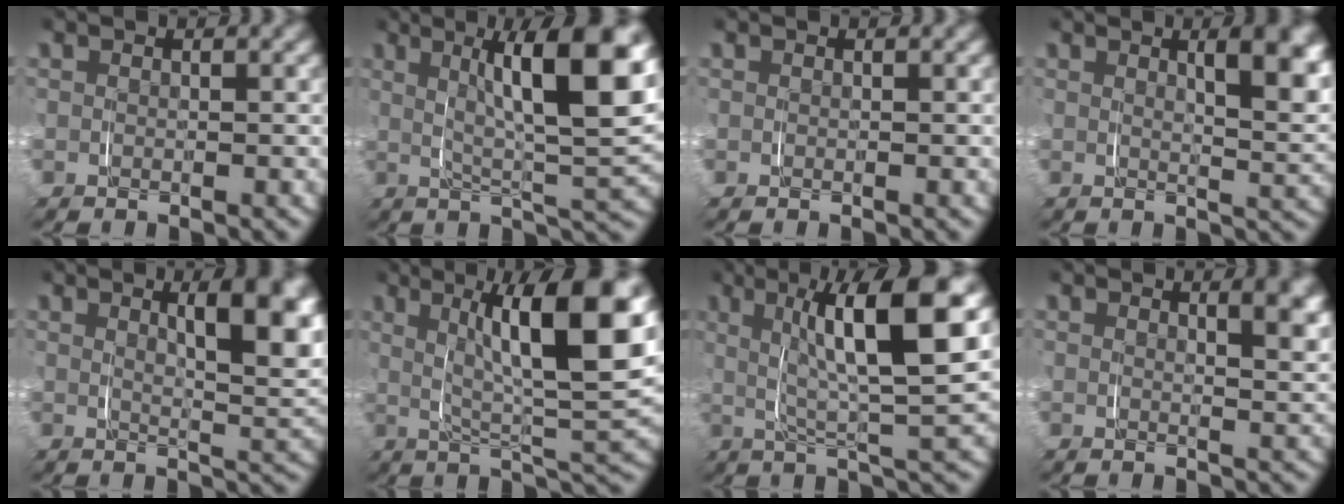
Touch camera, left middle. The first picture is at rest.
{"total": 9.0, "force": [3.4, 0.9, 8.2], "torque": [-0.095, 0.022, 0.047]}
{"total": 0.0}
{"total": 5.7, "force": [2.5, 1.1, 5.0], "torque": [-0.038, 0.009, 0.038]}
{"total": 7.0, "force": [2.9, 1.5, 6.2], "torque": [-0.051, 0.013, 0.043]}
{"total": 10.0, "force": [4.1, 1.0, 9.0], "torque": [-0.107, 0.027, 0.054]}
{"total": 8.0, "force": [3.4, -0.2, 7.2], "torque": [-0.080, 0.029, 0.040]}
{"total": 3.3, "force": [2.1, 0.2, 2.5], "torque": [-0.014, 0.006, 0.033]}